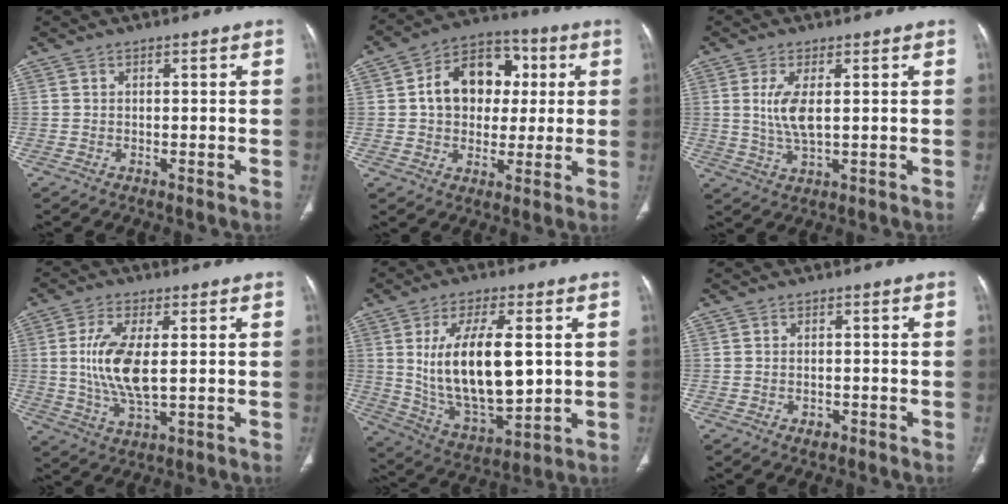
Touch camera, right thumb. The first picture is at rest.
{"total": 14.4, "force": [2.0, 11.0, 9.1], "torque": [-0.101, 0.018, 0.025]}
{"total": 6.0, "force": [1.0, 2.2, 5.5], "torque": [-0.124, -0.013, 0.024]}
{"total": 10.8, "force": [0.9, 4.4, 9.8], "torque": [-0.206, -0.014, 0.021]}
{"total": 18.8, "force": [2.4, 8.4, 16.6], "torque": [-0.279, -0.019, 0.058]}
{"total": 1.7, "force": [-0.9, 1.2, 0.8], "torque": [-0.010, 0.006, -0.010]}